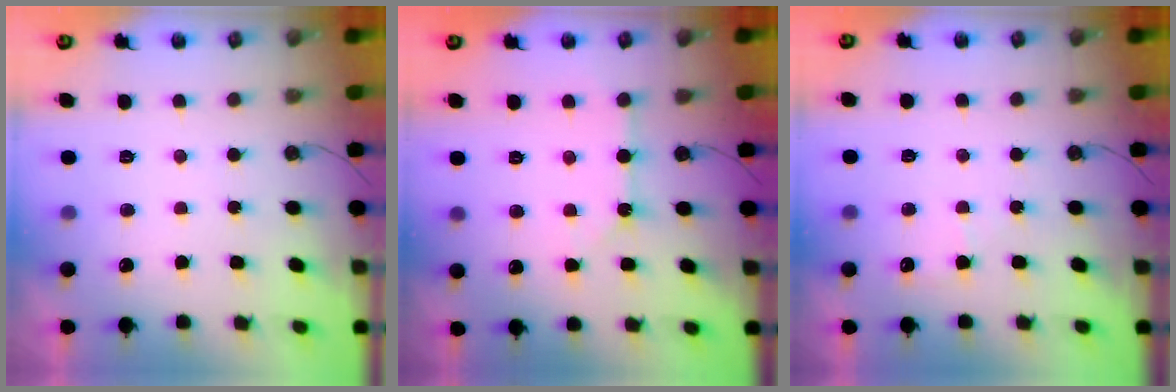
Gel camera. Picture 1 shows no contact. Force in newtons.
{"total": 3.3, "press": 3.3, "slide": 0.3}
{"total": 4.3, "press": 4.2, "slide": 0.5}